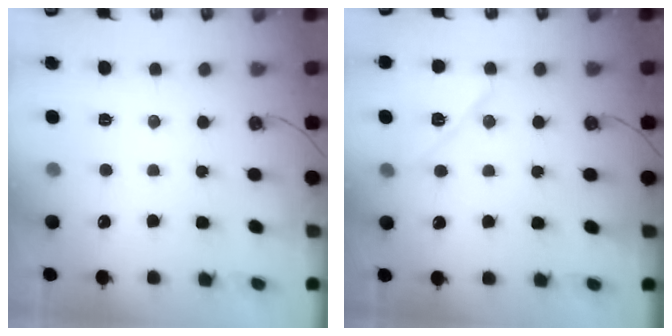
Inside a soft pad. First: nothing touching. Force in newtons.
{"total": 10.9, "press": 10.9, "slide": 0.9}